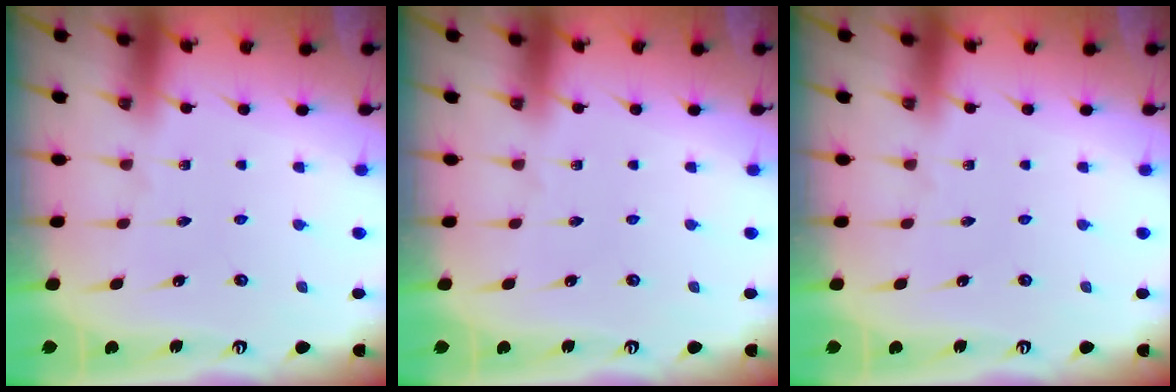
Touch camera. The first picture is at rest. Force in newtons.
{"total": 0.0}
{"total": 0.0}